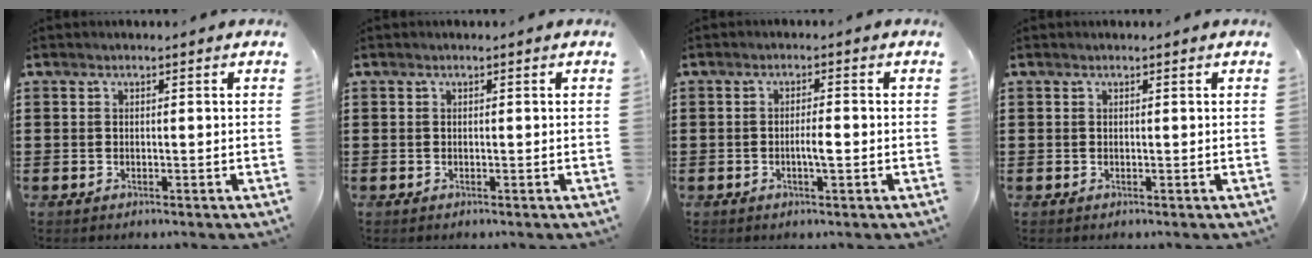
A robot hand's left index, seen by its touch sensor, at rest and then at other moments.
{"total": 0.0}
{"total": 2.8, "force": [-0.7, 0.5, 2.7], "torque": [-0.048, 0.001, -0.013]}
{"total": 0.0}